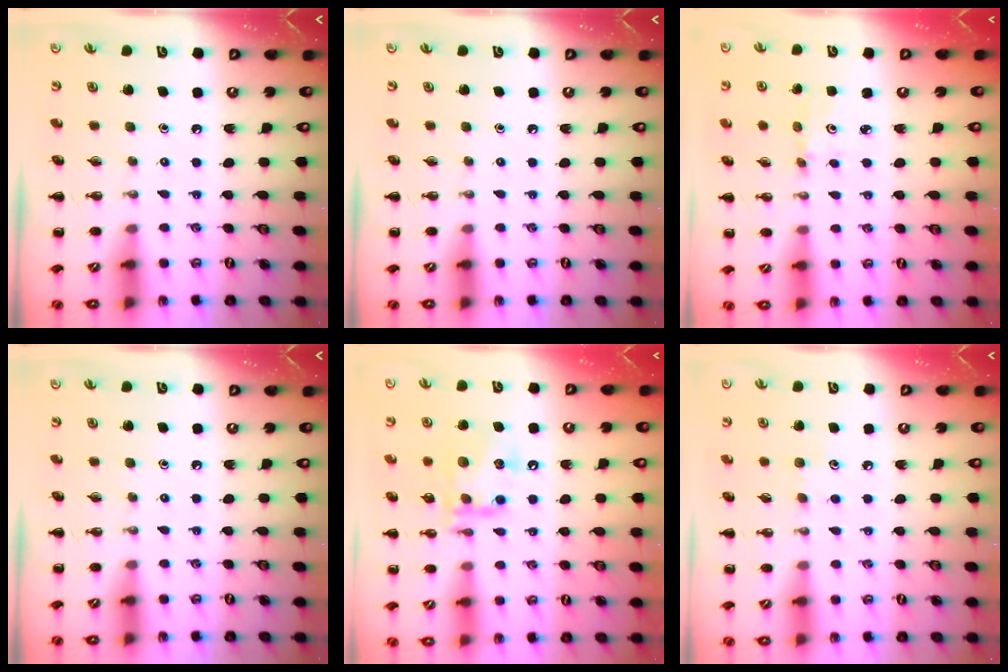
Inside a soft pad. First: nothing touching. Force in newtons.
{"total": 0.0}
{"total": 2.4, "press": 2.3, "slide": 0.7}
{"total": 0.0}
{"total": 15.0, "press": 14.8, "slide": 2.2}
{"total": 4.6, "press": 4.3, "slide": 1.4}